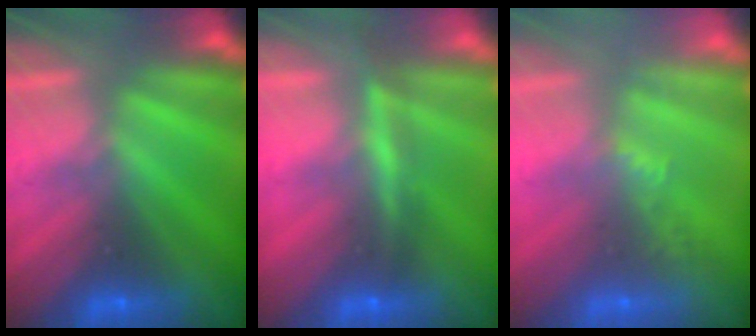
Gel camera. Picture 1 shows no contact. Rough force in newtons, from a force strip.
{"total": 4.5}
{"total": 2.3}